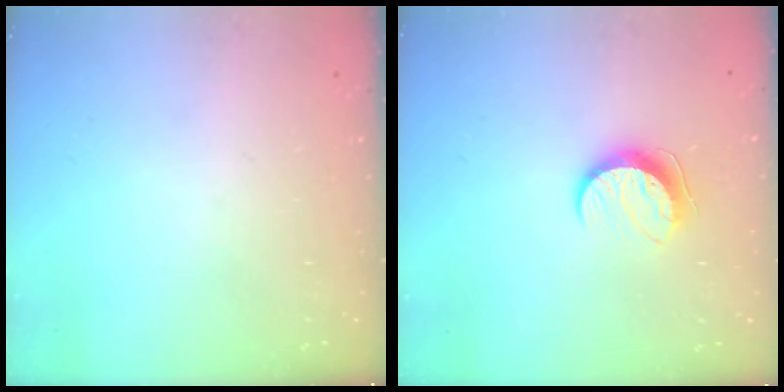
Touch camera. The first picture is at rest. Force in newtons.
{"total": 9.4, "press": 9.4, "slide": 0.6}